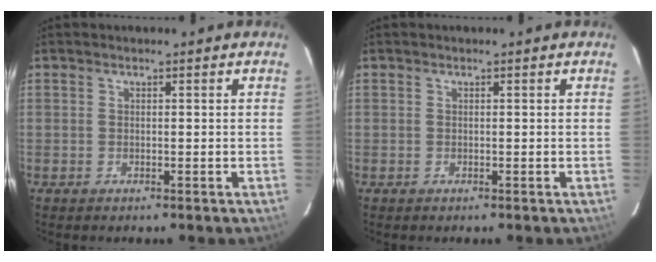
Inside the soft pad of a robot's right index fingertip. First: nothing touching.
{"total": 0.0}